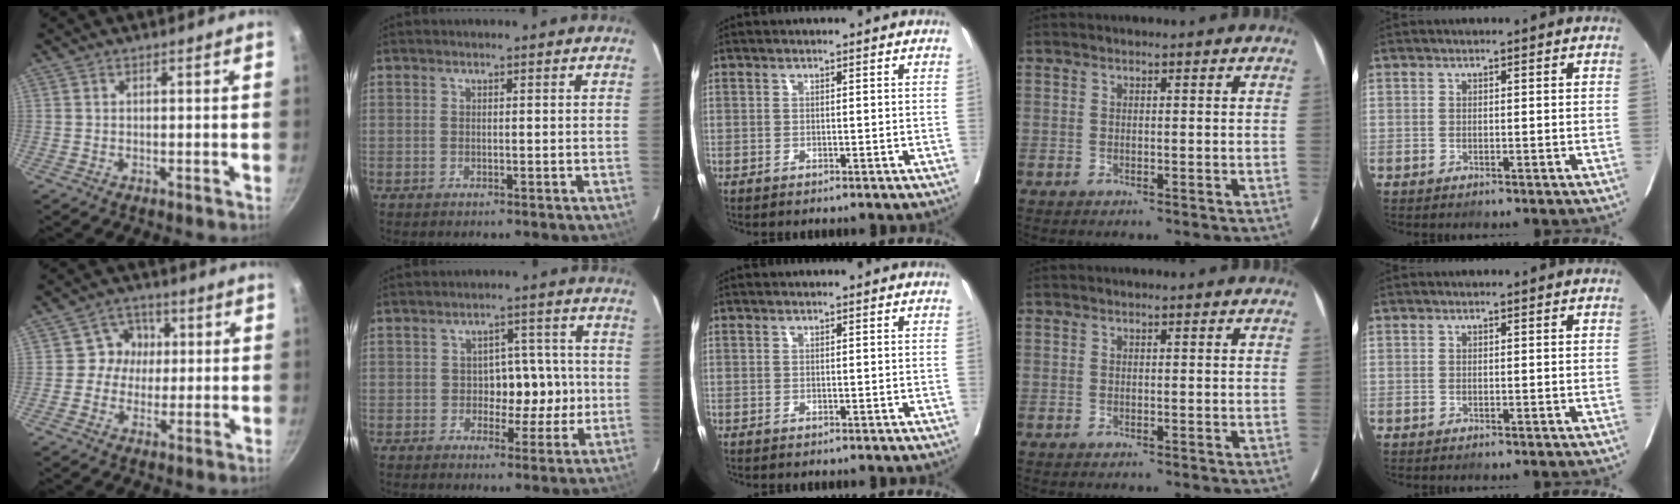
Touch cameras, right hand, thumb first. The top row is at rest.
{"thumb": {"total": 6.2, "force": [0.4, 5.9, 2.1], "torque": [0.013, 0.014, -0.004]}, "index": {"total": 6.6, "force": [-0.7, 4.2, 5.1], "torque": [-0.061, 0.024, -0.005]}}